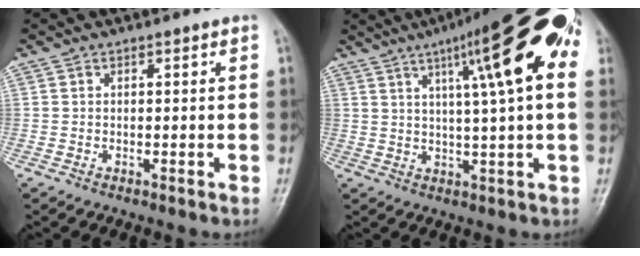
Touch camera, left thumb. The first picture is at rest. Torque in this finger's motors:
{"motor_torque": [2.51, 2.51, 2.01, -0.76, 0.38]}